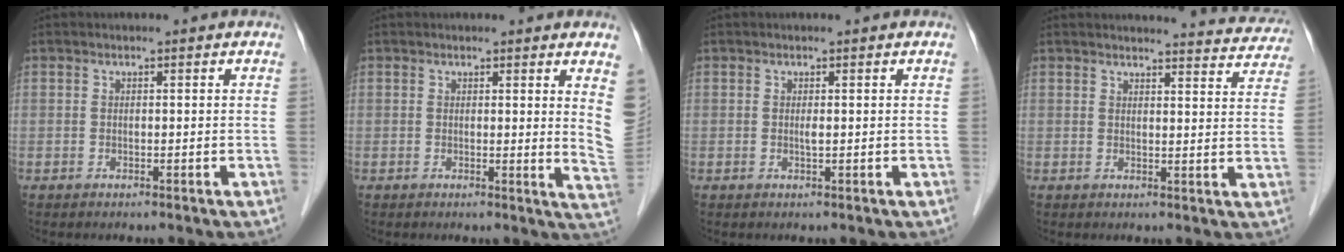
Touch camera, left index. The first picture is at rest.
{"total": 4.7, "force": [2.2, 0.1, 4.2], "torque": [-0.046, -0.015, 0.011]}
{"total": 0.6, "force": [0.1, 0.0, 0.6], "torque": [-0.015, -0.002, 0.003]}
{"total": 12.4, "force": [12.1, 1.7, 1.7], "torque": [0.005, -0.037, 0.112]}